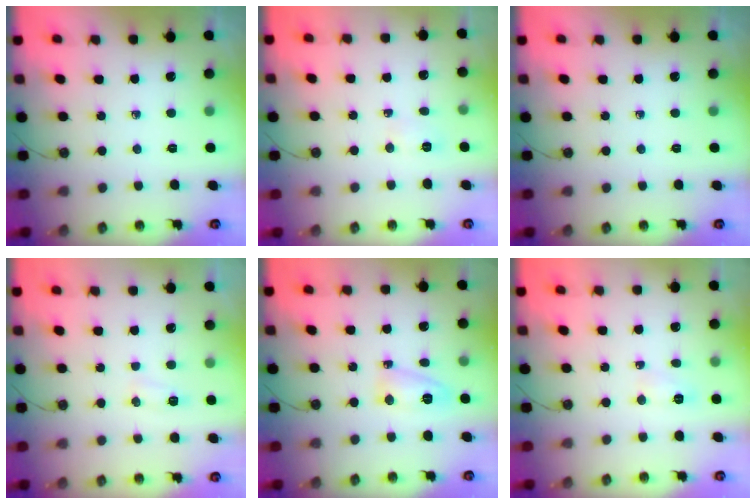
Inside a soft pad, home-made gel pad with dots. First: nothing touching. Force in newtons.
{"total": 2.6, "press": 2.5, "slide": 0.8}
{"total": 0.0}
{"total": 16.9, "press": 5.4, "slide": 16.0}
{"total": 5.2, "press": 5.1, "slide": 1.1}
{"total": 3.5, "press": 3.3, "slide": 1.2}